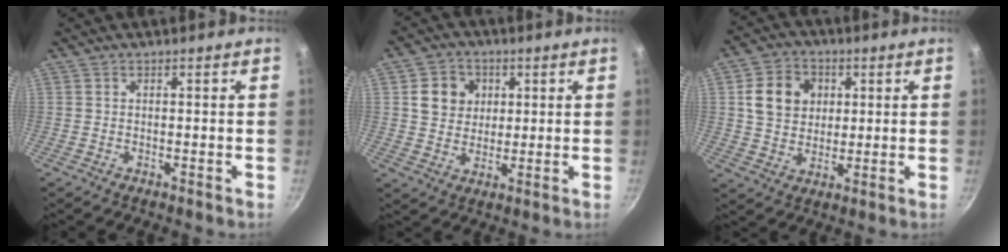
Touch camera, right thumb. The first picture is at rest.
{"total": 8.1, "force": [2.1, 7.1, 3.4], "torque": [-0.025, -0.005, 0.036]}
{"total": 10.6, "force": [2.4, 8.7, 5.5], "torque": [-0.066, -0.001, 0.041]}